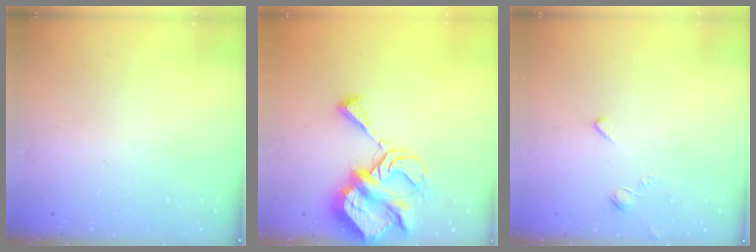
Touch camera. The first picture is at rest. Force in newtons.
{"total": 10.7, "press": 10.6, "slide": 1.0}
{"total": 2.0, "press": 2.0, "slide": 0.5}